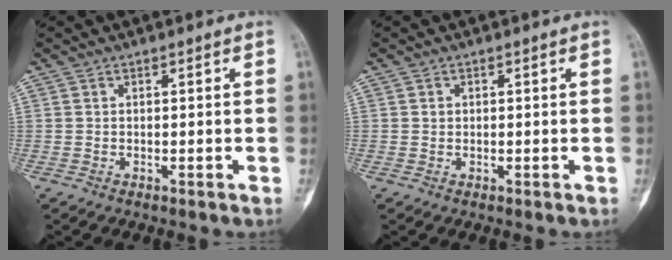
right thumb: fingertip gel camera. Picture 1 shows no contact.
{"total": 0.7, "force": [0.1, 0.7, 0.3], "torque": [-0.001, 0.002, 0.002]}